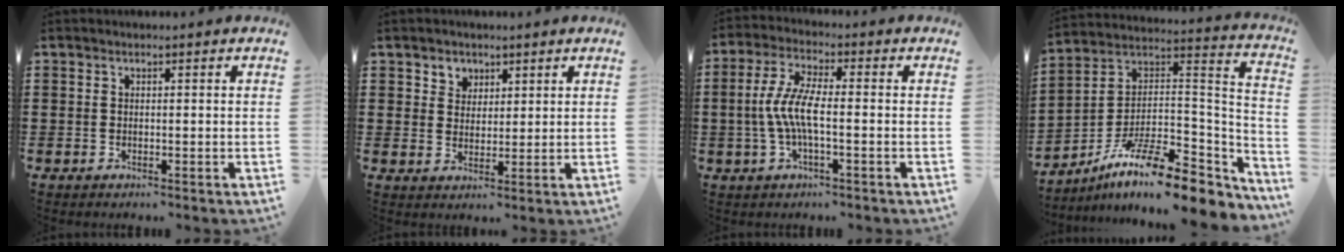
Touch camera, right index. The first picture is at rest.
{"total": 3.1, "force": [1.8, 2.6, -0.1], "torque": [-0.013, 0.011, 0.032]}
{"total": 6.7, "force": [-1.4, 1.7, 6.3], "torque": [-0.152, -0.014, -0.037]}
{"total": 13.2, "force": [-9.3, 3.6, 8.6], "torque": [-0.150, 0.016, -0.168]}